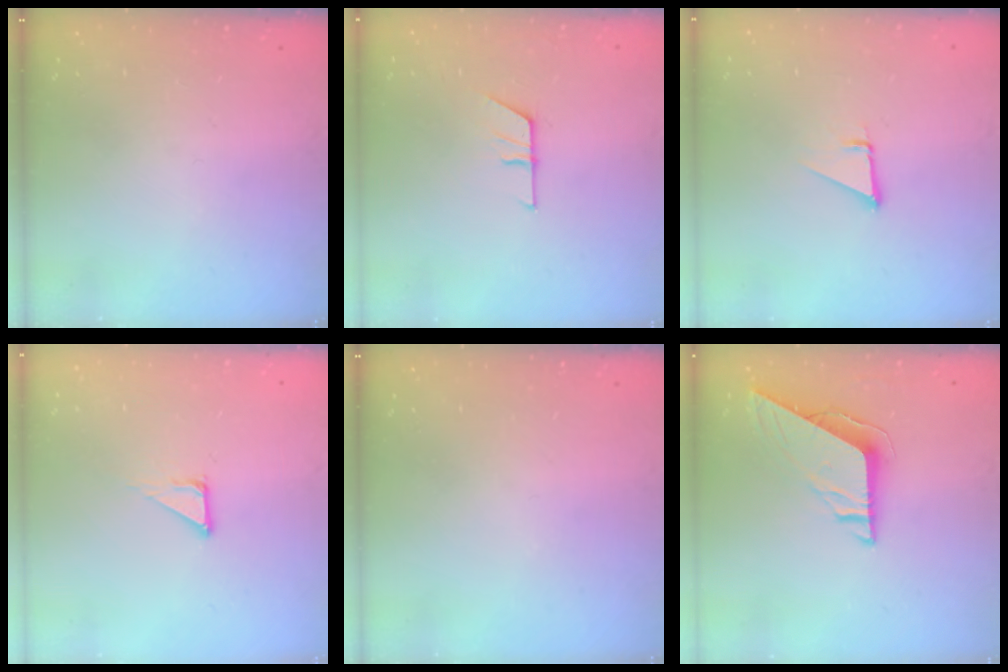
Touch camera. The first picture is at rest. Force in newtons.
{"total": 5.1, "press": 5.1, "slide": 0.4}
{"total": 1.9, "press": 1.9, "slide": 0.0}
{"total": 4.4, "press": 4.4, "slide": 0.1}
{"total": 0.0}
{"total": 9.5, "press": 9.4, "slide": 0.9}